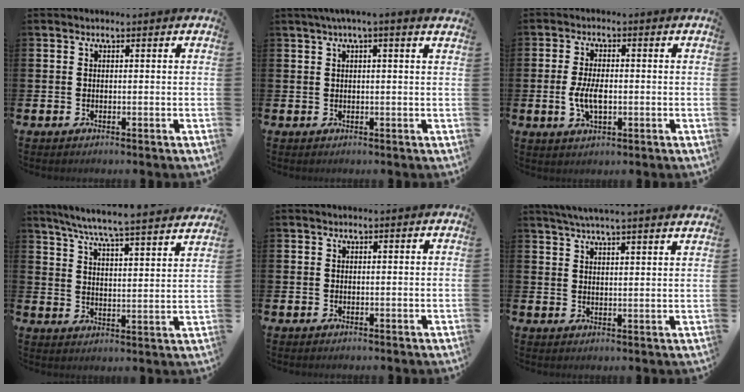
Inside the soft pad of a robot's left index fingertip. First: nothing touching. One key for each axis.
{"total": 2.0, "fx": 1.3, "fy": -0.3, "fz": 1.4, "tx": -0.024, "ty": -0.002, "tz": 0.022}
{"total": 4.5, "fx": -0.4, "fy": 2.2, "fz": 3.9, "tx": -0.073, "ty": 0.000, "tz": -0.011}
{"total": 6.9, "fx": 6.5, "fy": -0.4, "fz": 2.3, "tx": -0.070, "ty": -0.050, "tz": 0.110}
{"total": 0.0}
{"total": 4.8, "fx": 4.7, "fy": -0.6, "fz": 1.1, "tx": -0.037, "ty": -0.017, "tz": 0.085}